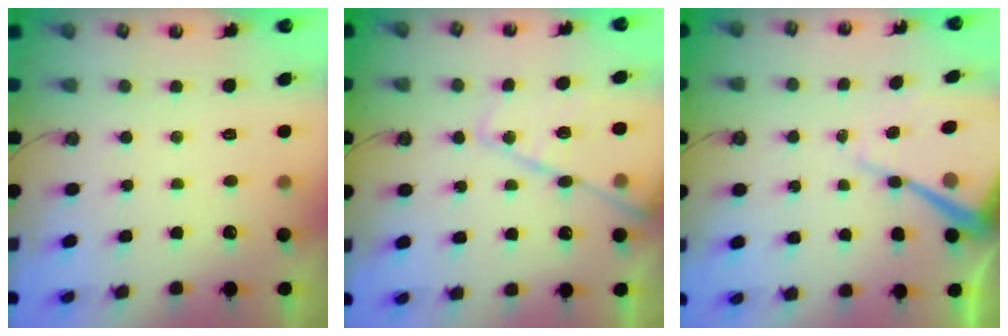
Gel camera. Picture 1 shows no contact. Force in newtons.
{"total": 16.9, "press": 16.8, "slide": 1.6}
{"total": 13.7, "press": 13.7, "slide": 1.2}